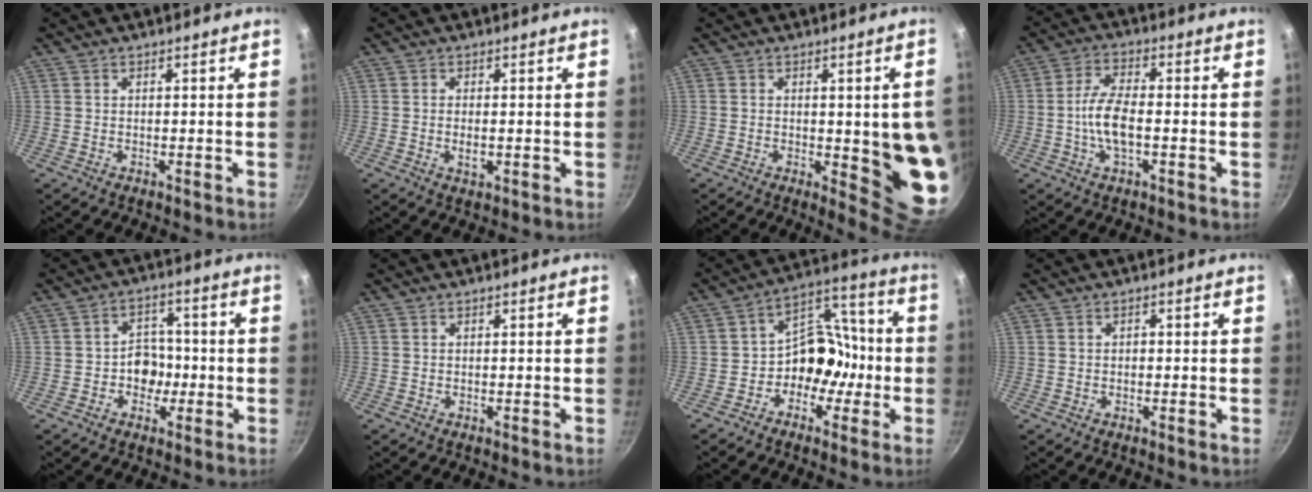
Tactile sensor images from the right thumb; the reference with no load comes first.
{"total": 2.5, "force": [-0.3, 1.2, 2.2], "torque": [-0.042, -0.003, -0.006]}
{"total": 12.7, "force": [-0.7, 3.9, 12.1], "torque": [-0.109, -0.017, -0.002]}
{"total": 7.7, "force": [-1.2, 3.1, 7.0], "torque": [-0.140, 0.015, -0.031]}
{"total": 6.1, "force": [-1.4, 5.1, 3.1], "torque": [-0.001, 0.017, -0.026]}
{"total": 0.0}
{"total": 10.7, "force": [-3.0, 8.4, 5.9], "torque": [-0.026, 0.066, -0.061]}
{"total": 1.0, "force": [0.0, 0.7, 0.7], "torque": [-0.008, 0.004, -0.001]}